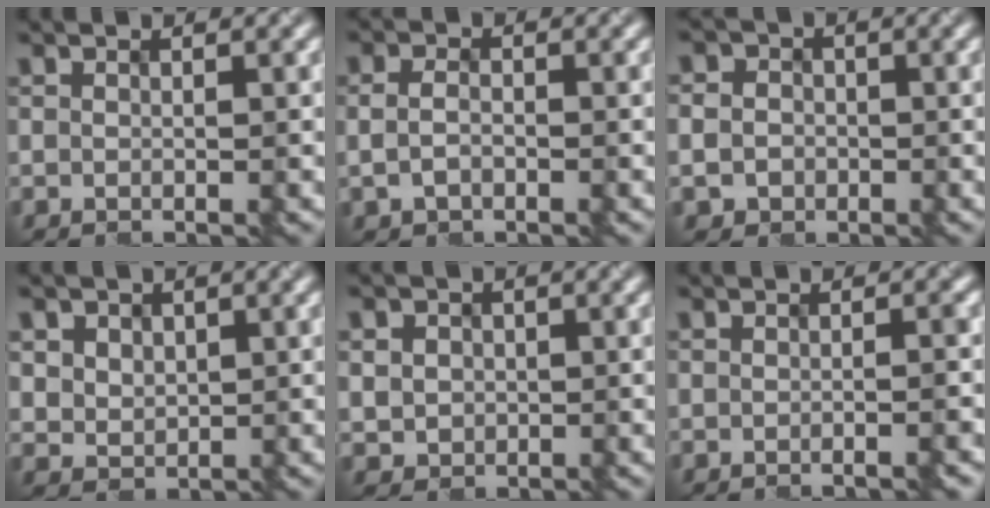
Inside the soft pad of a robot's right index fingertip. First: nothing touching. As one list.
[{"total": 1.6, "force": [-0.9, 1.0, 0.9], "torque": [-0.029, -0.003, -0.003]}, {"total": 2.5, "force": [-0.9, 2.3, 0.3], "torque": [-0.010, 0.003, -0.015]}, {"total": 2.6, "force": [1.0, 2.3, 0.8], "torque": [-0.048, 0.007, 0.037]}, {"total": 2.9, "force": [0.3, 2.8, 0.7], "torque": [-0.032, 0.011, 0.007]}, {"total": 2.1, "force": [-0.5, 0.8, 1.8], "torque": [-0.009, 0.010, -0.016]}]